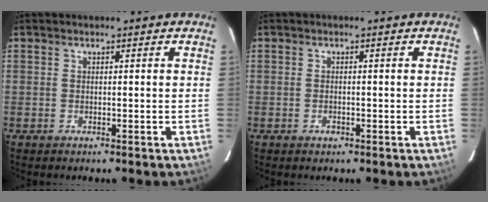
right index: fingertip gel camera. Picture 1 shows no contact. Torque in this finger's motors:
{"motor_torque": [-0.08, 0.00, -0.02, 0.00]}